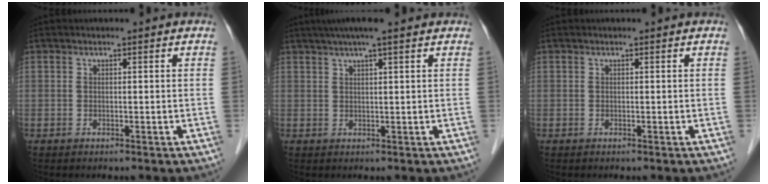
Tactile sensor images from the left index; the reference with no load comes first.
{"total": 6.0, "force": [4.5, 0.0, 3.9], "torque": [-0.063, 0.030, 0.071]}
{"total": 0.0}